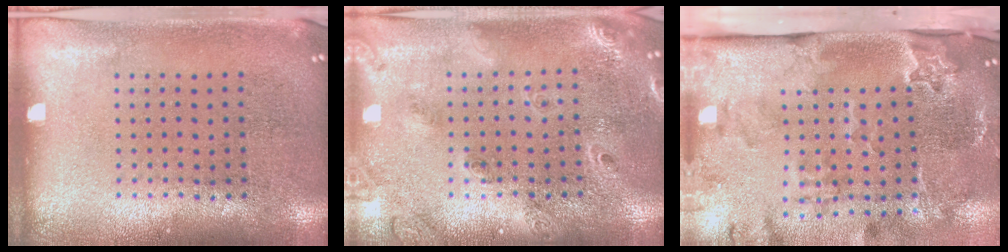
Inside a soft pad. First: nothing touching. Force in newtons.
{"total": 1.8, "press": 1.7, "slide": 0.6}
{"total": 3.6, "press": 2.4, "slide": 2.6}